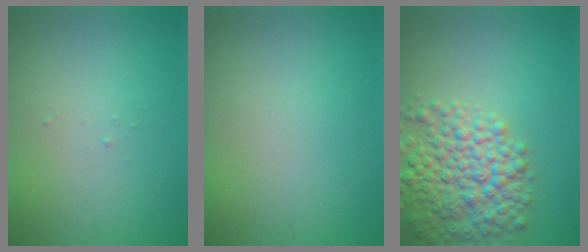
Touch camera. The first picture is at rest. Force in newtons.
{"total": 0.0}
{"total": 7.1, "press": 7.1, "slide": 0.3}